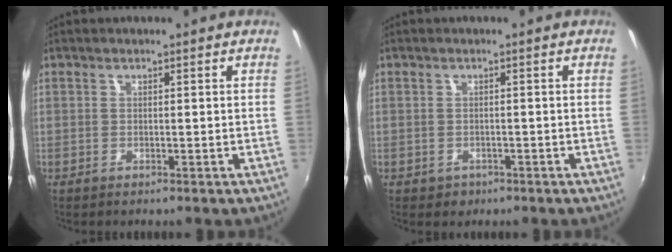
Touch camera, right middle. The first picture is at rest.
{"total": 2.0, "force": [-0.9, 1.7, 0.6], "torque": [-0.015, -0.003, -0.010]}